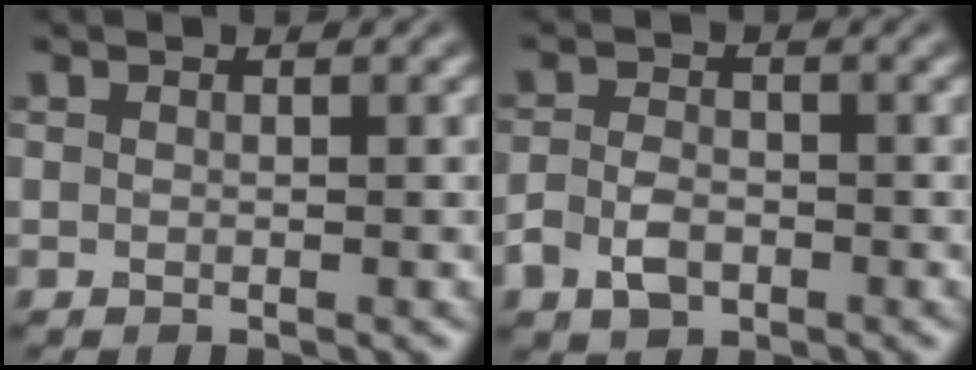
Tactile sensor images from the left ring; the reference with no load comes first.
{"total": 3.1, "force": [-1.4, 2.0, 1.9], "torque": [-0.038, -0.002, -0.031]}